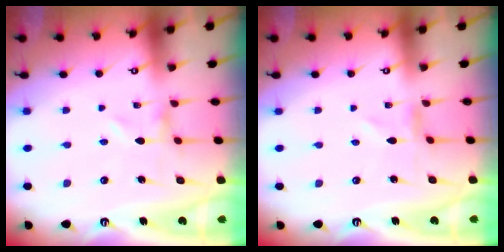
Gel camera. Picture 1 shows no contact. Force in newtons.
{"total": 0.6, "press": 0.5, "slide": 0.2}